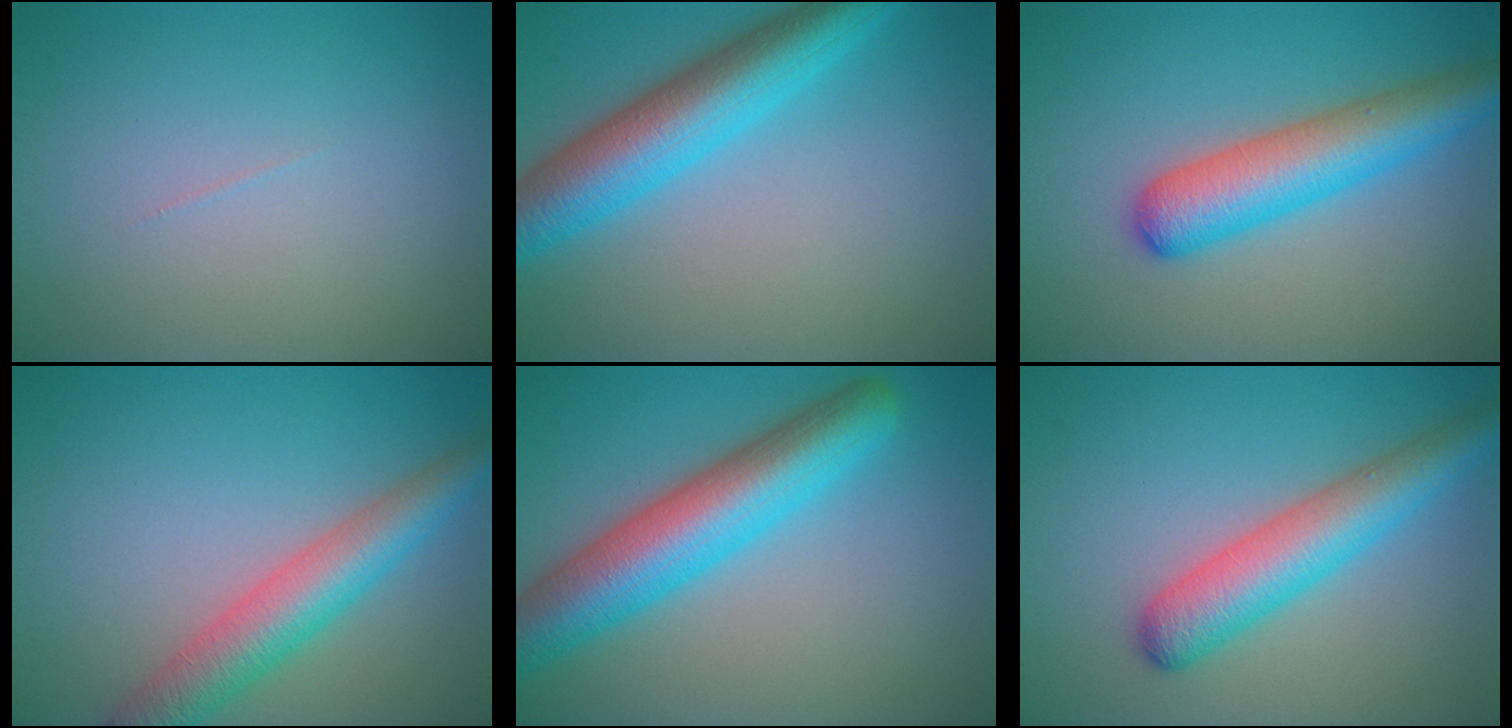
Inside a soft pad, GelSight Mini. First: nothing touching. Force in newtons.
{"total": 7.6, "press": 7.6, "slide": 0.2}
{"total": 6.2, "press": 6.2, "slide": 0.2}
{"total": 5.6, "press": 5.6, "slide": 0.3}
{"total": 8.5, "press": 8.5, "slide": 0.3}
{"total": 5.8, "press": 5.8, "slide": 0.2}